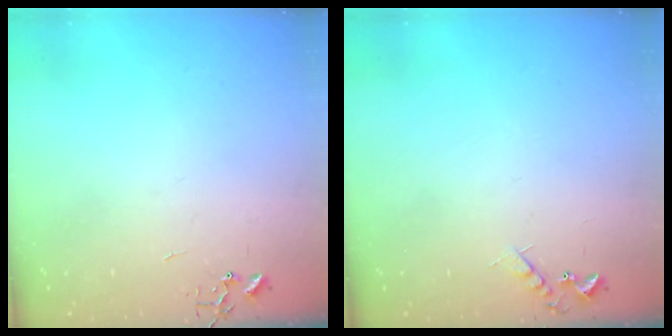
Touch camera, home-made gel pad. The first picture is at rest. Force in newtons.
{"total": 6.1, "press": 6.0, "slide": 0.9}